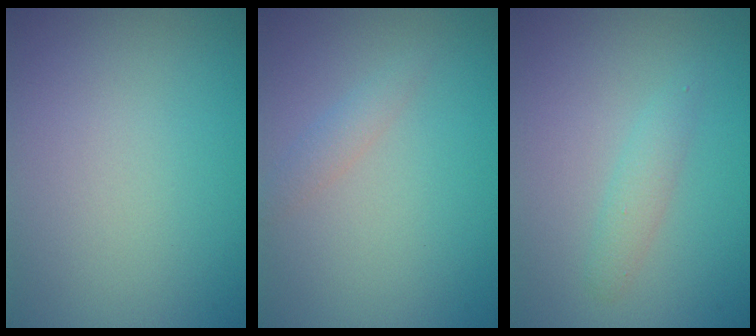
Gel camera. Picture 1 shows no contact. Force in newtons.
{"total": 1.2, "press": 1.2, "slide": 0.1}
{"total": 1.5, "press": 1.5, "slide": 0.0}